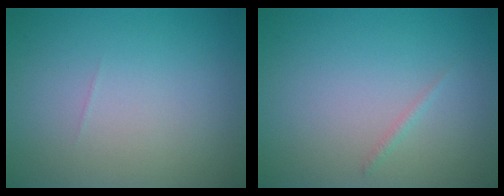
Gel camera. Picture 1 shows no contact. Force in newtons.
{"total": 0.5, "press": 0.5, "slide": 0.0}